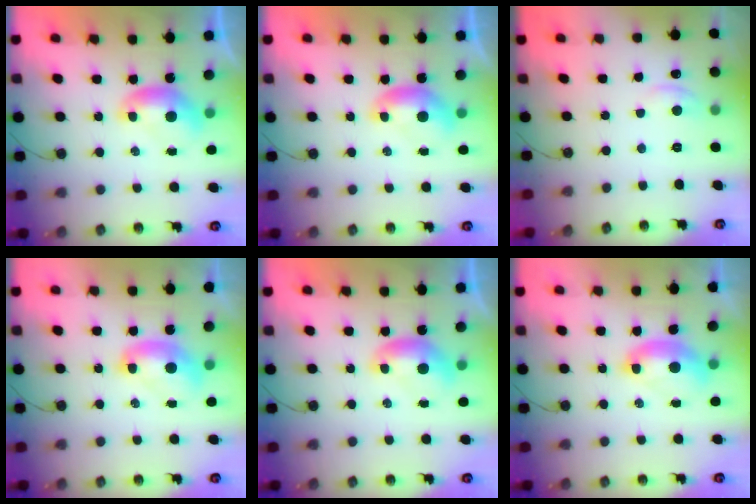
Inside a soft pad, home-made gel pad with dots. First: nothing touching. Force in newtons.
{"total": 0.0}
{"total": 0.9, "press": 0.3, "slide": 0.8}
{"total": 2.0, "press": 2.0, "slide": 0.2}
{"total": 0.0}
{"total": 2.6, "press": 2.5, "slide": 0.6}